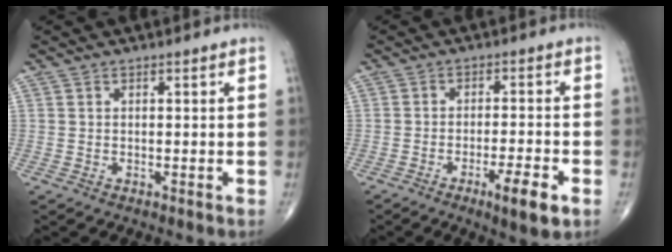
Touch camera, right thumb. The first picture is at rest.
{"total": 7.4, "force": [-3.6, 1.3, 6.3], "torque": [-0.102, 0.008, -0.052]}